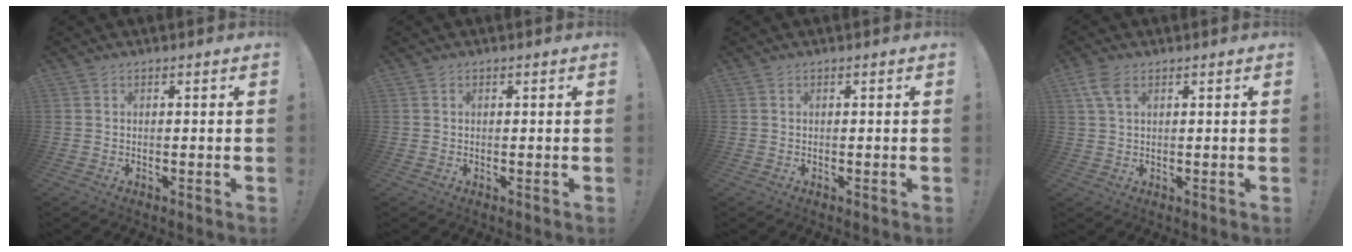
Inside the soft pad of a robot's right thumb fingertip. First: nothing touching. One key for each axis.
{"total": 0.0}
{"total": 0.0}
{"total": 5.1, "fx": 2.3, "fy": 2.9, "fz": 3.5, "tx": -0.068, "ty": -0.001, "tz": 0.046}